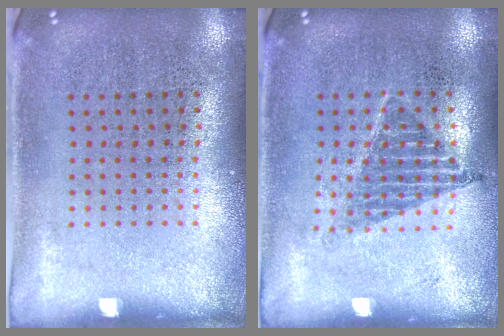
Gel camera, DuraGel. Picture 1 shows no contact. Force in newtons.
{"total": 1.1, "press": 0.9, "slide": 0.6}